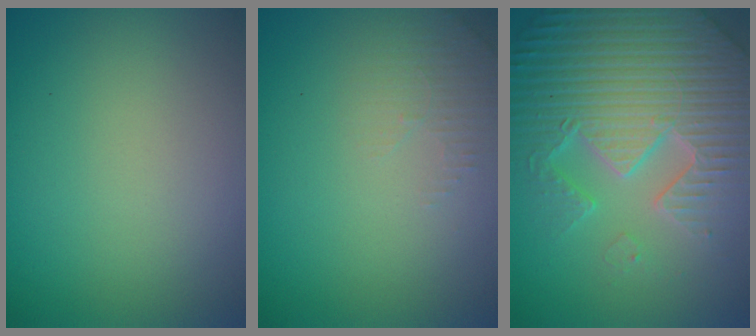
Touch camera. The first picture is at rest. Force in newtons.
{"total": 1.5, "press": 1.5, "slide": 0.4}
{"total": 7.7, "press": 7.4, "slide": 1.9}